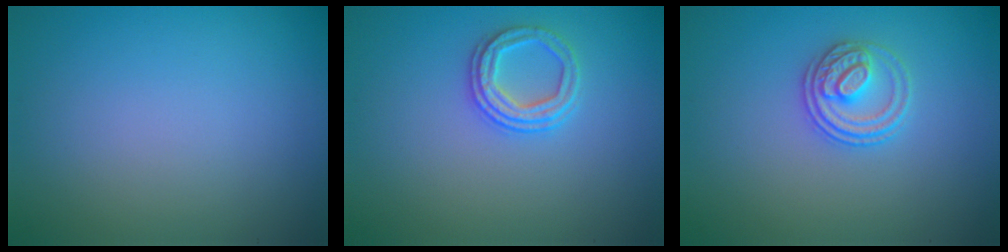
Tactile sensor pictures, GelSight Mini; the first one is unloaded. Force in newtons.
{"total": 2.5, "press": 2.3, "slide": 1.0}
{"total": 2.8, "press": 2.7, "slide": 1.0}